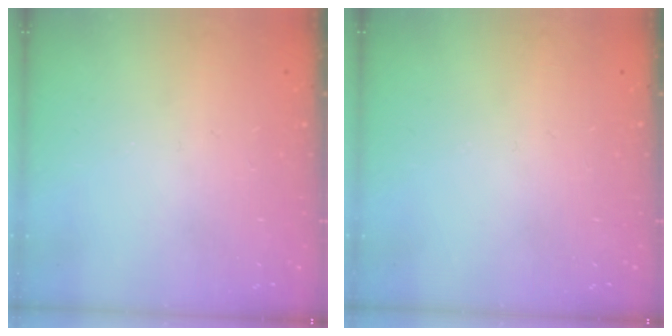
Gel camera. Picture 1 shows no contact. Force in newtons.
{"total": 0.0}